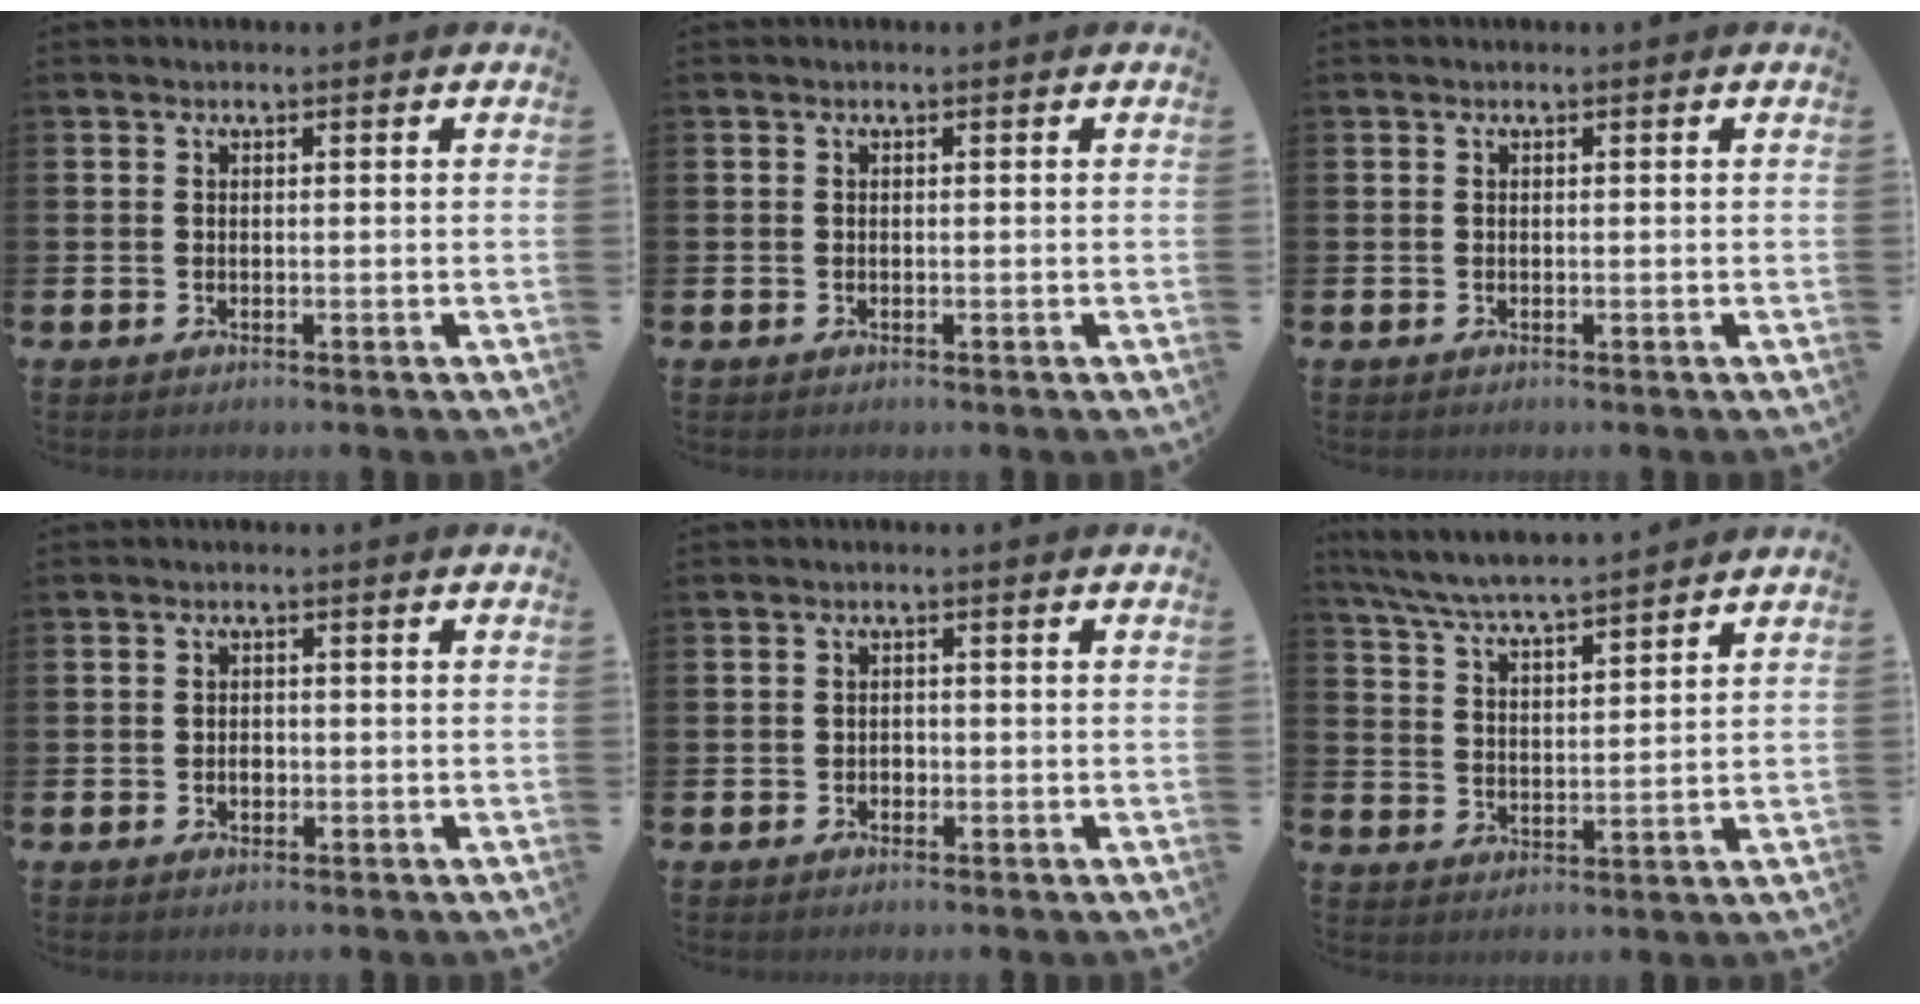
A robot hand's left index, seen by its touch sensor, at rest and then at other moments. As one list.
[{"total": 0.0}, {"total": 0.0}, {"total": 1.5, "force": [-0.4, 1.1, 0.9], "torque": [-0.005, 0.001, -0.012]}, {"total": 1.1, "force": [-0.4, 0.9, 0.4], "torque": [-0.004, 0.003, -0.010]}, {"total": 6.4, "force": [6.2, 0.1, 1.6], "torque": [-0.059, -0.037, 0.109]}]